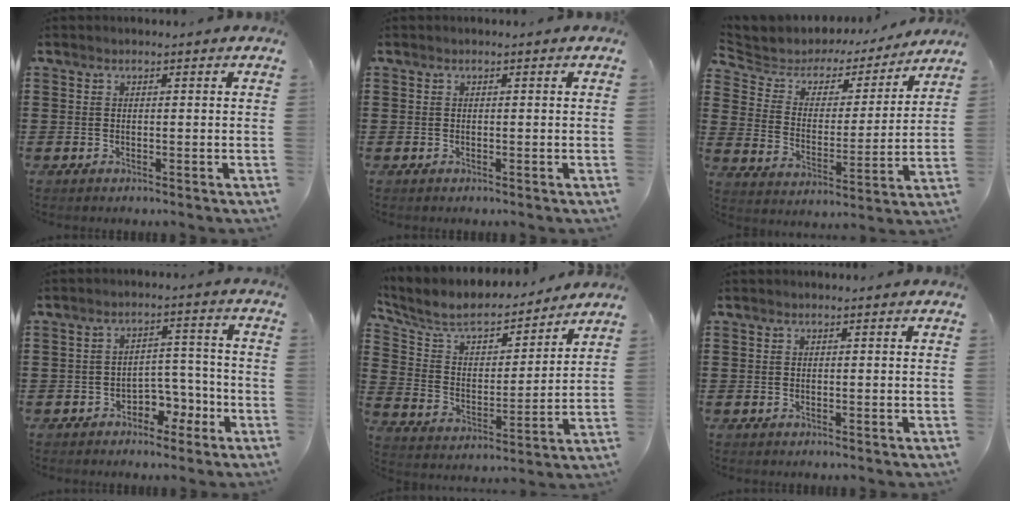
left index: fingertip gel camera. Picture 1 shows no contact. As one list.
[{"total": 0.0}, {"total": 4.2, "force": [3.3, 2.5, 0.8], "torque": [-0.044, -0.024, 0.048]}, {"total": 4.6, "force": [-3.1, 2.9, 2.0], "torque": [-0.038, 0.015, -0.060]}, {"total": 6.6, "force": [5.7, 2.1, 2.5], "torque": [-0.079, -0.038, 0.094]}, {"total": 0.0}]